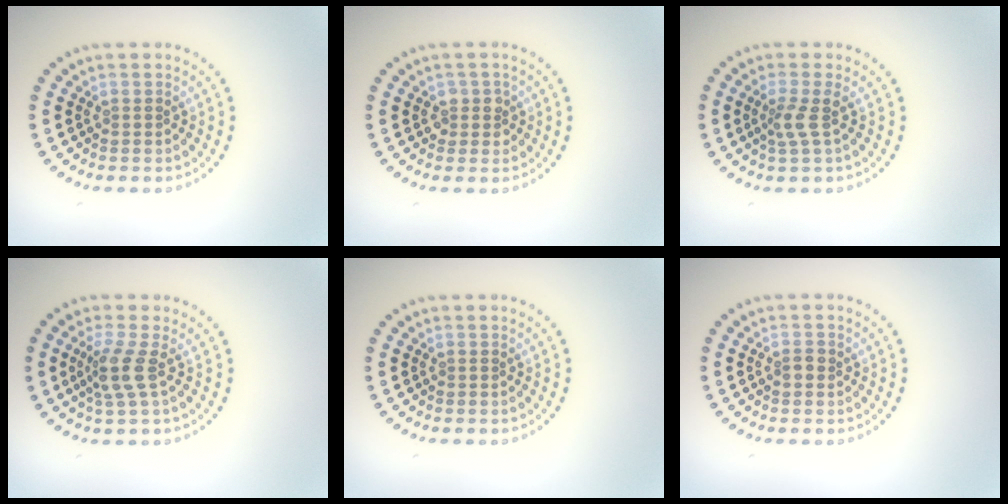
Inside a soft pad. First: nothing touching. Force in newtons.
{"total": 1.5, "press": 1.4, "slide": 0.5}
{"total": 2.0, "press": 1.5, "slide": 1.3}
{"total": 2.5, "press": 1.9, "slide": 1.7}
{"total": 0.0}
{"total": 1.0, "press": 1.0, "slide": 0.0}